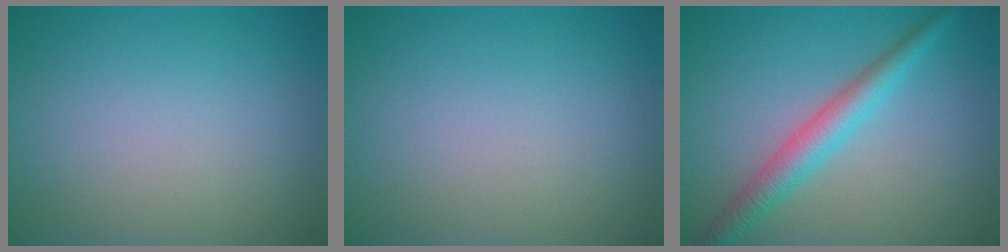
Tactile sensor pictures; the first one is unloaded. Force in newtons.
{"total": 0.0}
{"total": 3.7, "press": 3.7, "slide": 0.1}